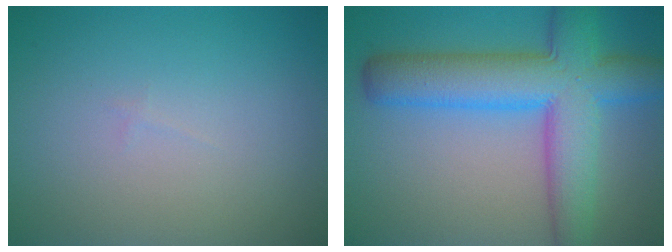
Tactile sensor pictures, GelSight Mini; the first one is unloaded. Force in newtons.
{"total": 9.6, "press": 9.6, "slide": 0.3}